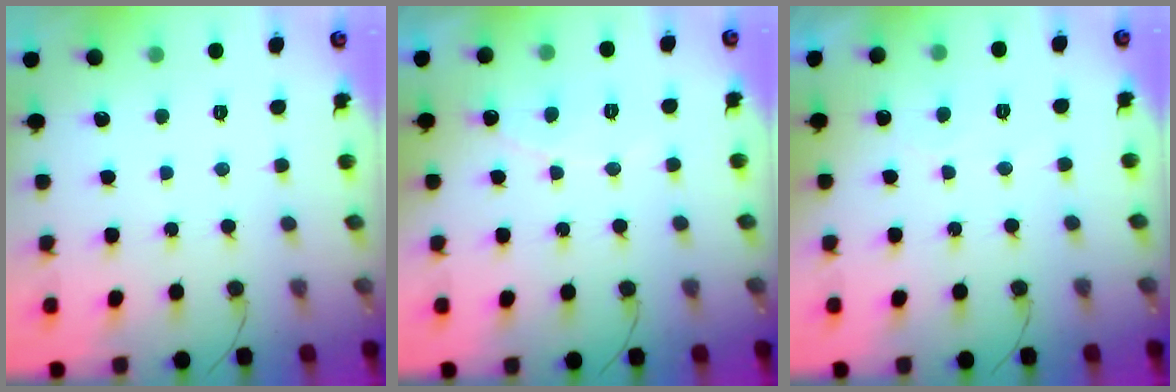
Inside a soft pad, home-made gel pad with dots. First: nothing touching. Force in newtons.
{"total": 6.3, "press": 6.3, "slide": 0.4}
{"total": 3.3, "press": 3.3, "slide": 0.2}